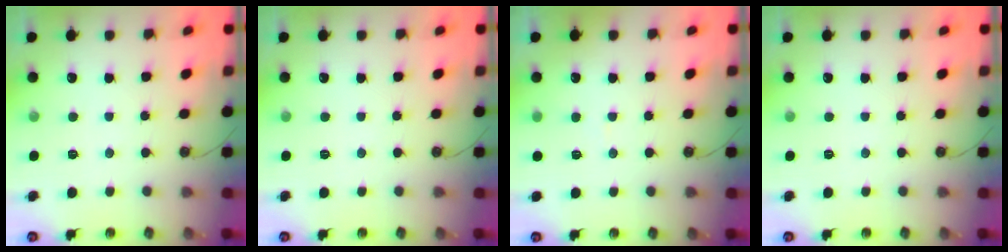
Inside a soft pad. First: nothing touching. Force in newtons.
{"total": 0.0}
{"total": 4.6, "press": 4.6, "slide": 0.4}
{"total": 0.0}